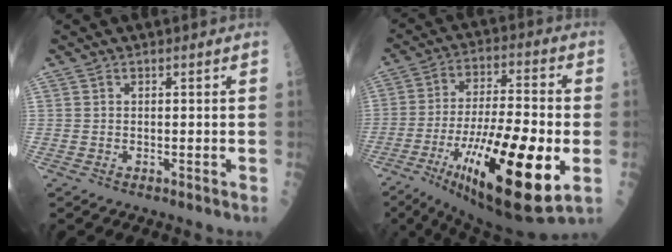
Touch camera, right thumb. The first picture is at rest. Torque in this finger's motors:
{"motor_torque": [2.55, 2.46, 2.19, -0.58, 0.33]}